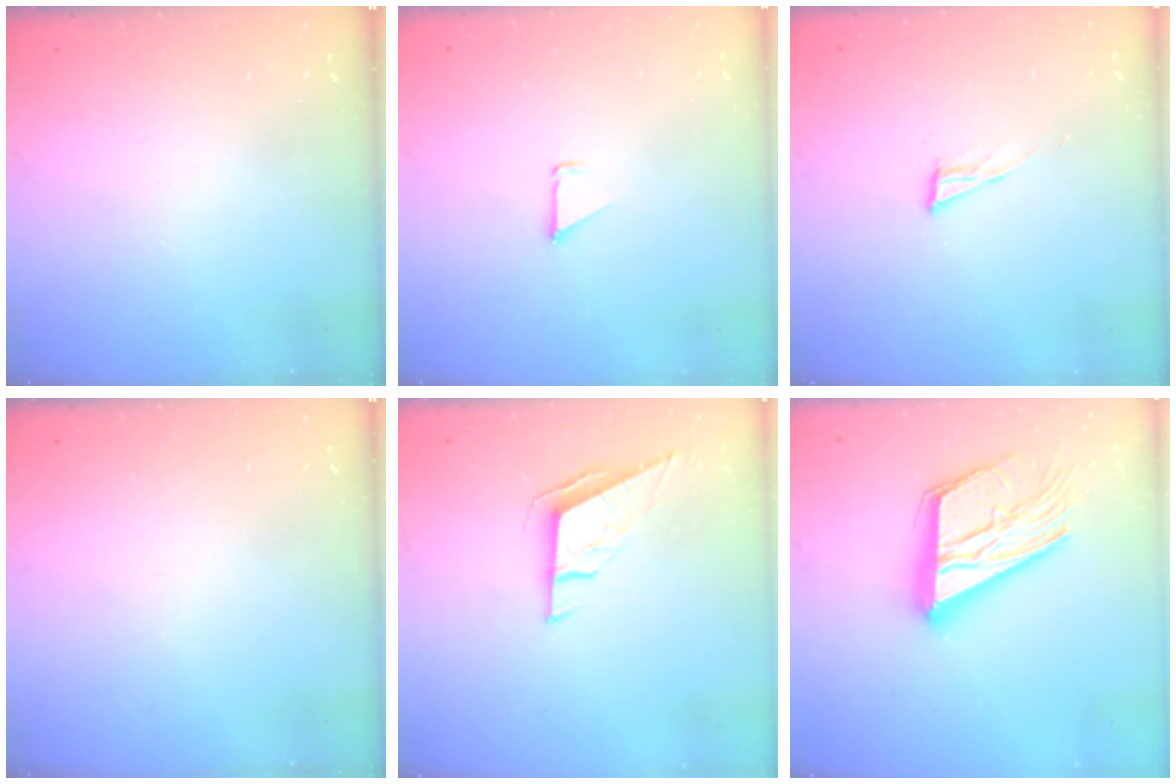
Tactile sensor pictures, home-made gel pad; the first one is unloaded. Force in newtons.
{"total": 0.7, "press": 0.7, "slide": 0.1}
{"total": 5.7, "press": 5.5, "slide": 1.4}
{"total": 0.0}
{"total": 6.0, "press": 5.9, "slide": 0.9}
{"total": 21.7, "press": 21.7, "slide": 1.5}